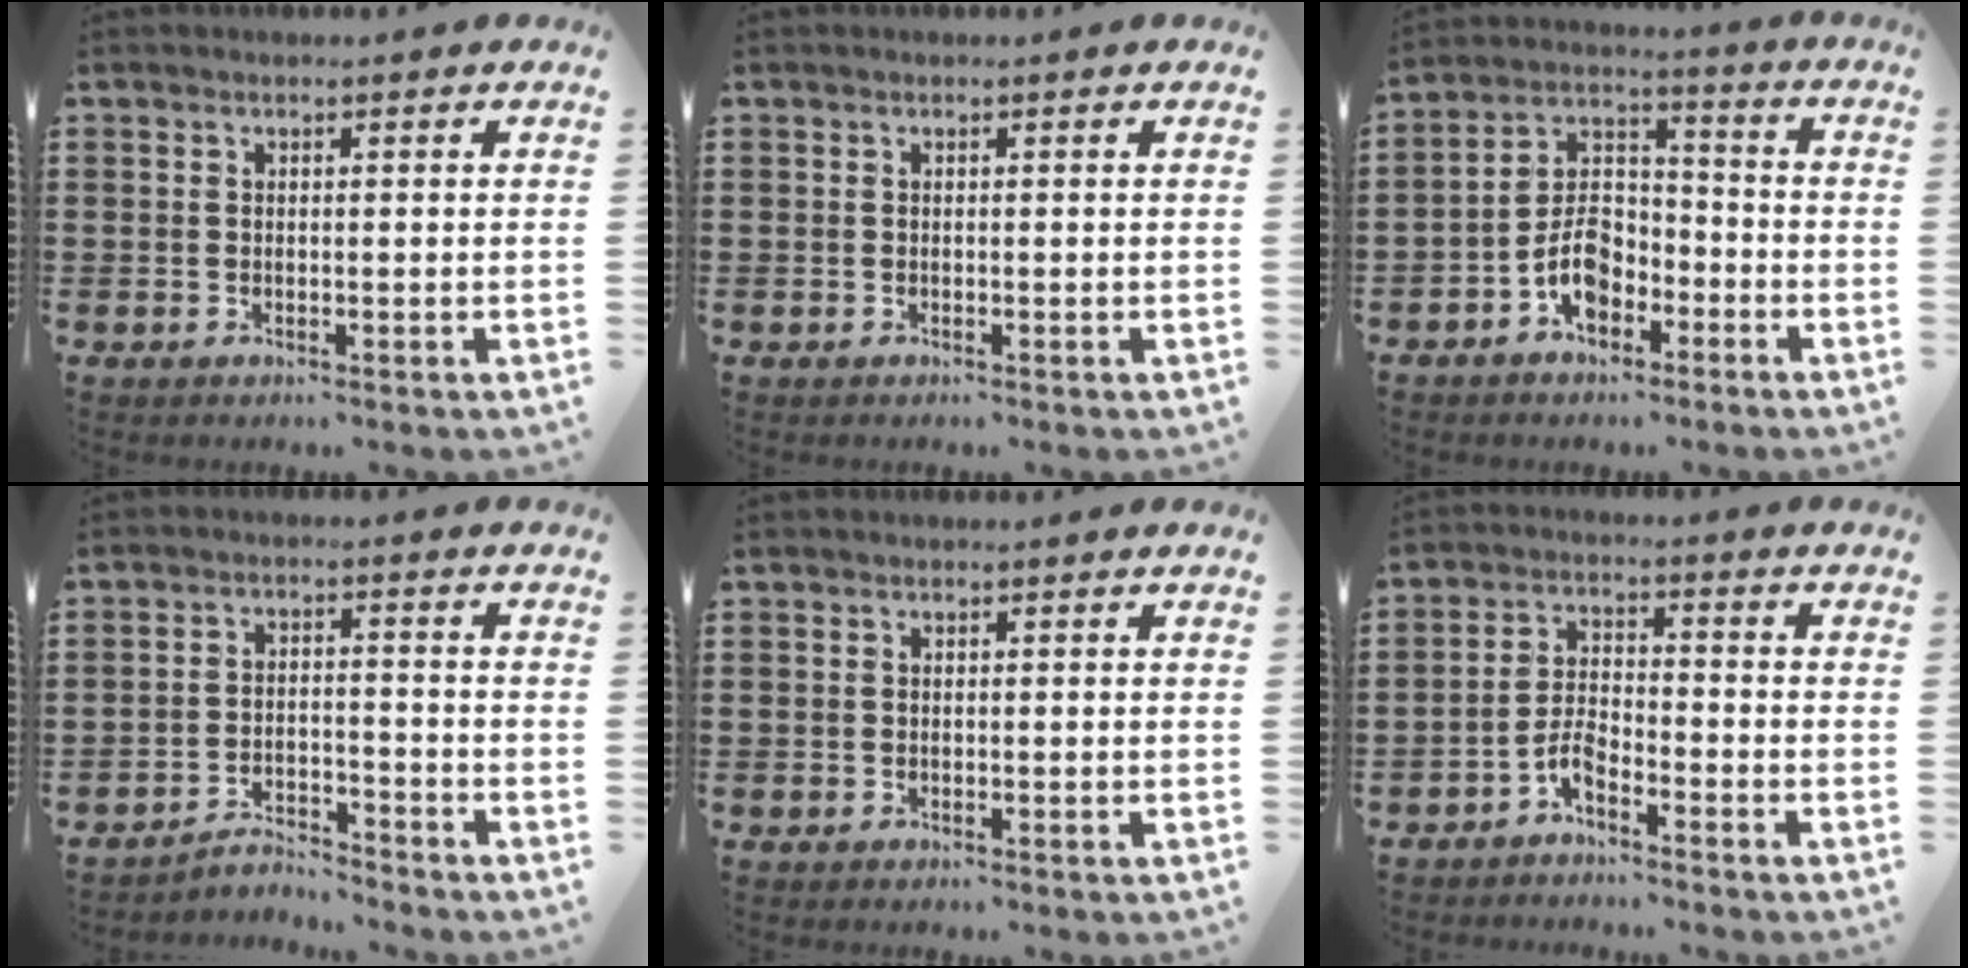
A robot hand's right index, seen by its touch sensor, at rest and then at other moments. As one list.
[{"total": 0.0}, {"total": 7.3, "force": [-3.6, 4.4, 4.6], "torque": [-0.106, 0.011, -0.073]}, {"total": 3.5, "force": [-3.4, 0.4, 0.3], "torque": [-0.013, 0.005, -0.072]}, {"total": 0.0}, {"total": 3.8, "force": [-2.9, 1.1, 2.1], "torque": [-0.054, 0.003, -0.061]}]